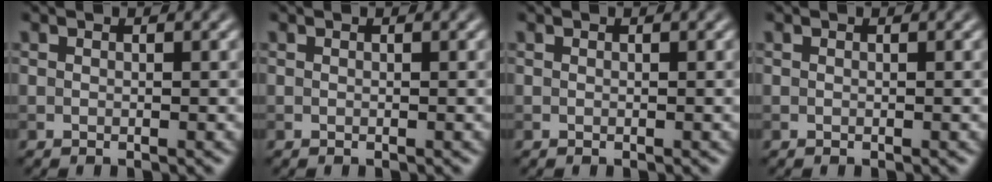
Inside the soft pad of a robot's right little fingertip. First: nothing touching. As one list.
[{"total": 0.0}, {"total": 0.0}, {"total": 0.0}]